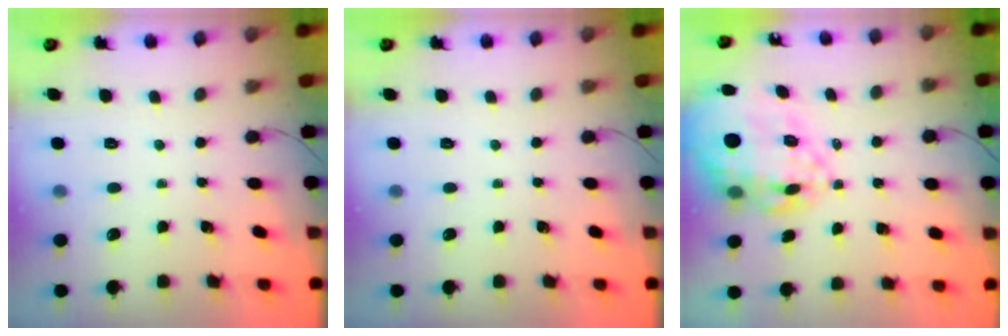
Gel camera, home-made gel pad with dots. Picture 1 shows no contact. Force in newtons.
{"total": 0.0}
{"total": 22.8, "press": 22.3, "slide": 4.7}